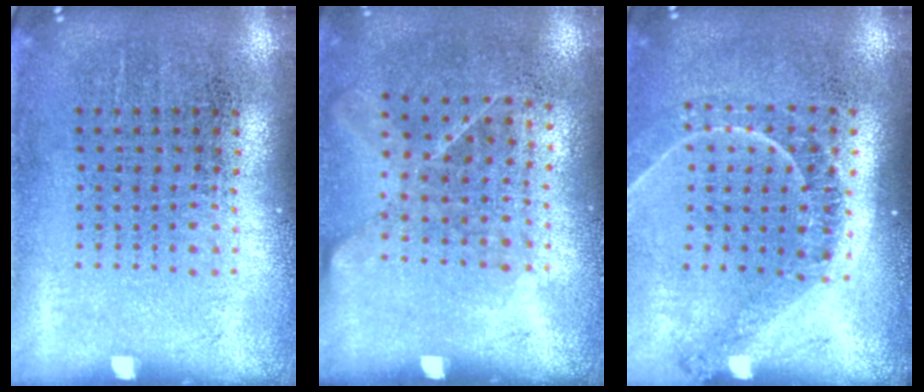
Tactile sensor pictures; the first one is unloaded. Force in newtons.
{"total": 1.2, "press": 0.9, "slide": 0.8}
{"total": 1.2, "press": 1.2, "slide": 0.2}